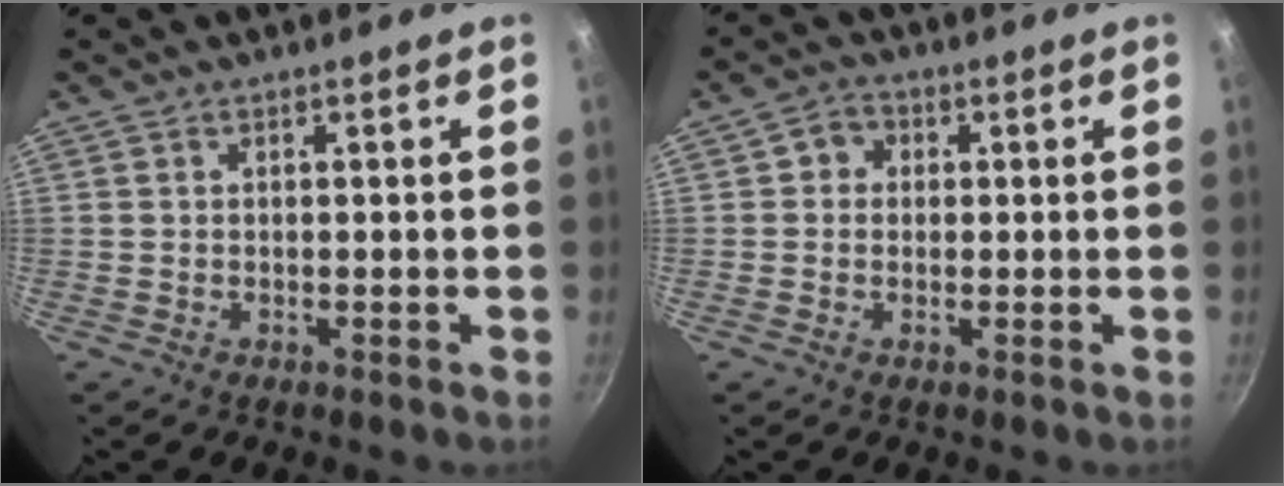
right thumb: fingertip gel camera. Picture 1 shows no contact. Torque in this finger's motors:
{"motor_torque": [0.16, 0.08, 0.37, -0.58, 0.01]}